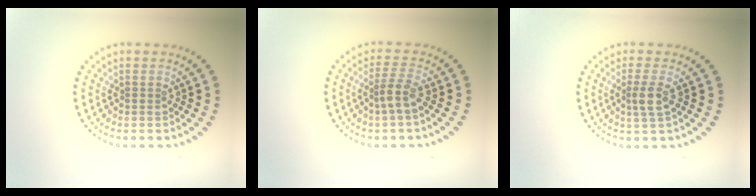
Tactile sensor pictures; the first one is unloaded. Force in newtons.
{"total": 2.3, "press": 1.7, "slide": 1.4}
{"total": 1.9, "press": 1.7, "slide": 1.0}